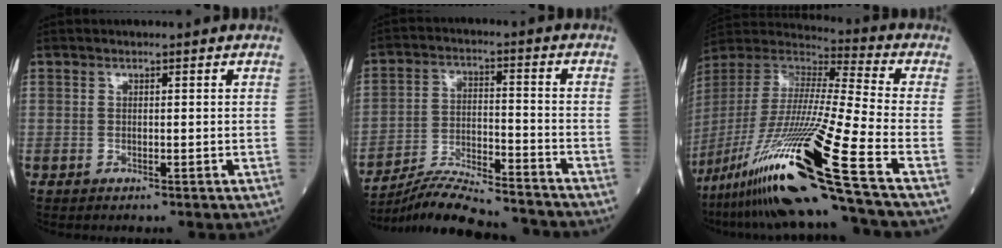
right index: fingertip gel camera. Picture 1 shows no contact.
{"total": 15.8, "force": [-14.9, 1.1, 5.0], "torque": [-0.098, 0.001, -0.237]}
{"total": 27.6, "force": [-16.6, -1.7, 22.0], "torque": [-0.443, -0.051, -0.311]}